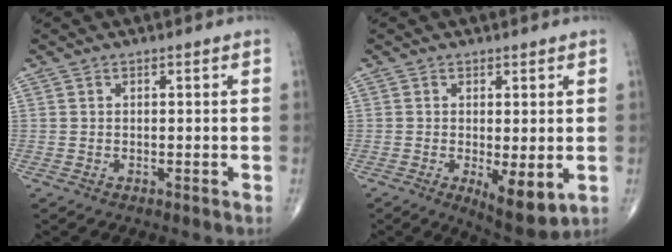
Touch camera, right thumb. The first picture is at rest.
{"total": 7.2, "force": [-1.5, 2.5, 6.6], "torque": [-0.095, -0.022, -0.014]}